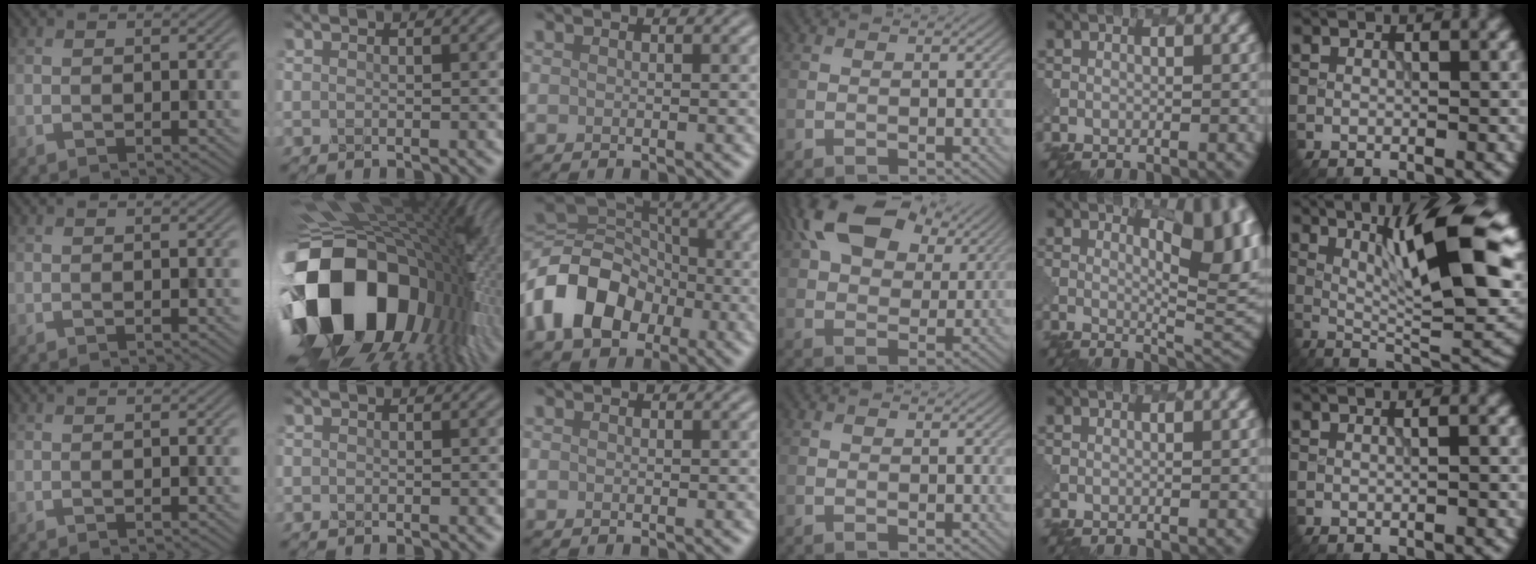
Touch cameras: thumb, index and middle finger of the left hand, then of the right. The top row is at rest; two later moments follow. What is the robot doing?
{"motion": "dispense", "object": "glue stick"}